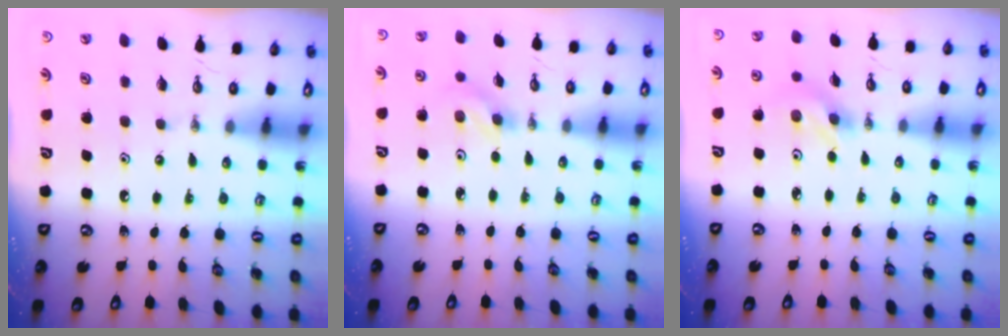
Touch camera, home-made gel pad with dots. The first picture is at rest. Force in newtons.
{"total": 4.5, "press": 4.1, "slide": 2.0}
{"total": 3.4, "press": 3.2, "slide": 1.0}